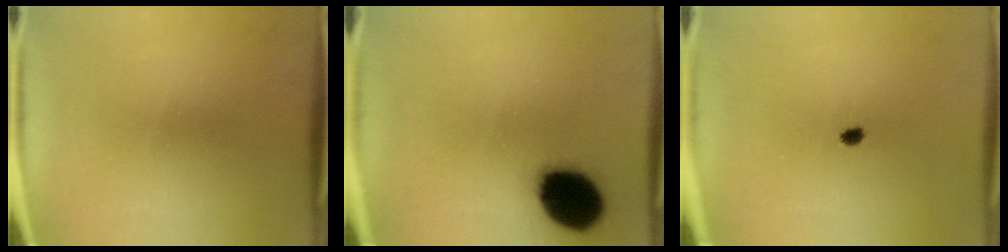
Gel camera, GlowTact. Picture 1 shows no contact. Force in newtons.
{"total": 18.8}
{"total": 1.5}